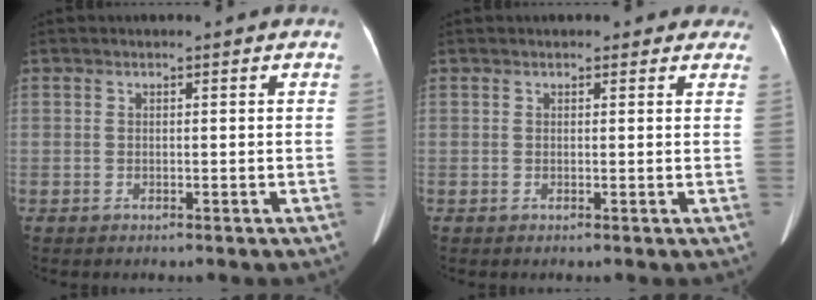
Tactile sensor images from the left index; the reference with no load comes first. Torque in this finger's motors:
{"motor_torque": [0.30, -0.24, -0.01, -0.01]}